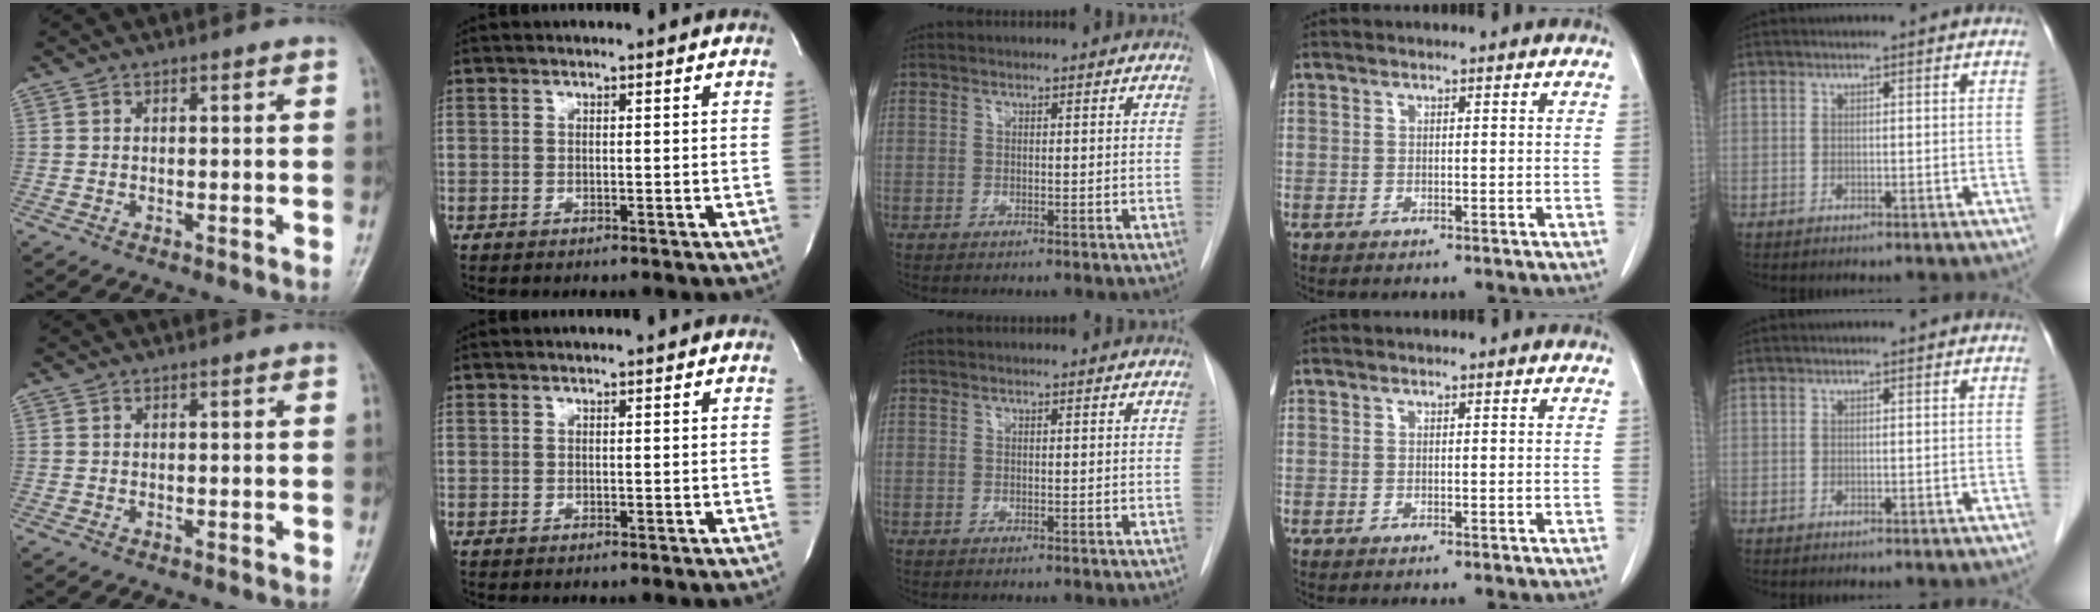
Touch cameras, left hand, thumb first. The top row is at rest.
{}